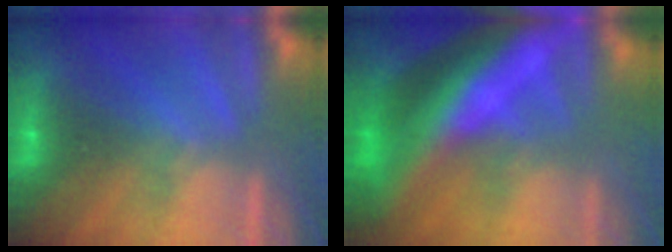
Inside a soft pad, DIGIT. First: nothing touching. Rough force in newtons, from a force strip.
{"total": 7.6}